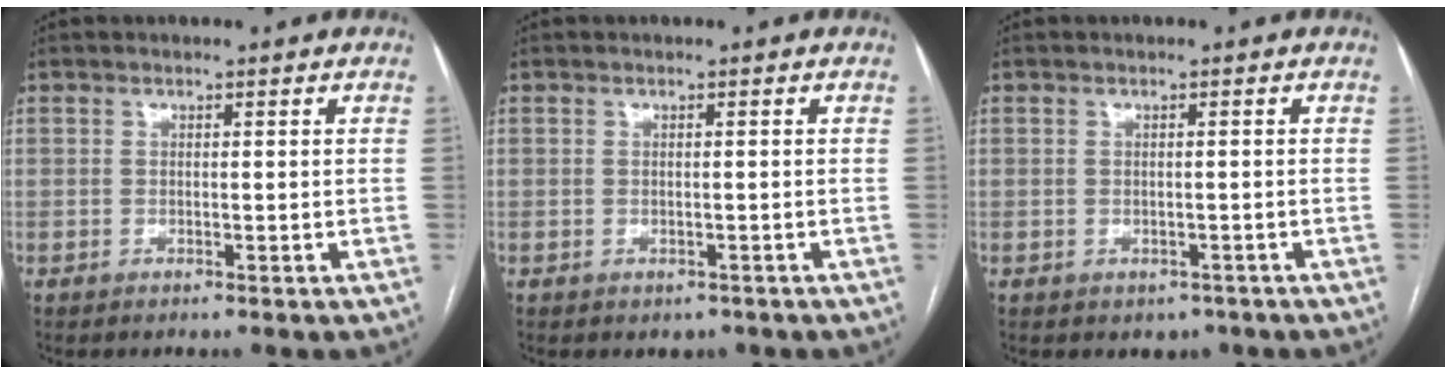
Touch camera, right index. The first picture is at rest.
{"total": 1.5, "force": [-0.8, 1.2, 0.4], "torque": [-0.004, 0.002, -0.003]}
{"total": 2.2, "force": [-1.2, 1.7, 0.7], "torque": [-0.004, 0.003, -0.008]}